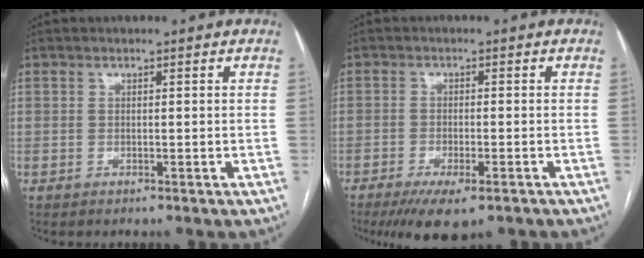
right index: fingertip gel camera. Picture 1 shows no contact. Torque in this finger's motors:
{"motor_torque": [1.22, -0.92, 0.48, 0.11]}